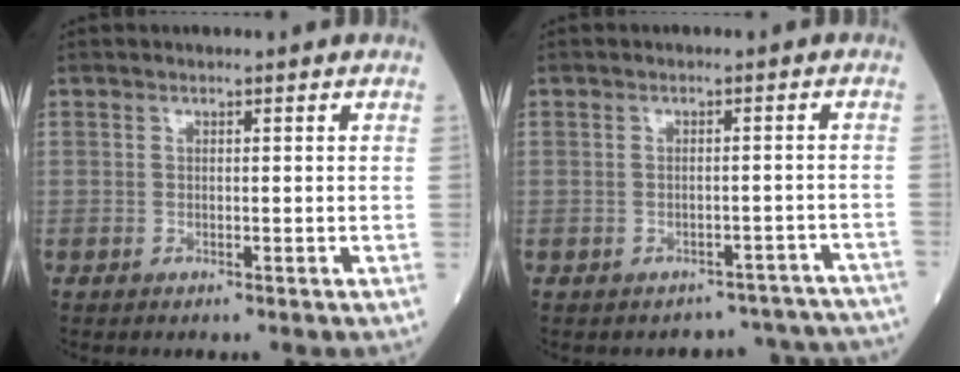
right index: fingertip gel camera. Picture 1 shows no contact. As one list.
[{"total": 9.6, "force": [-8.9, 3.4, -0.6], "torque": [0.028, 0.045, -0.087]}]